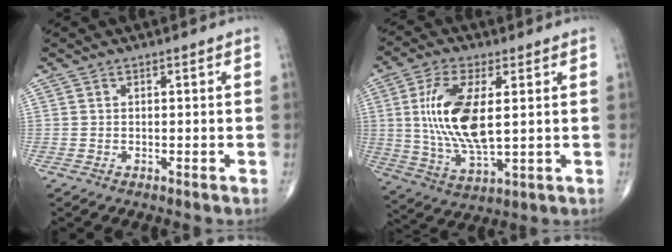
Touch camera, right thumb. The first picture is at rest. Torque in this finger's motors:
{"motor_torque": [2.59, 2.42, 1.74, 0.00, 0.58]}